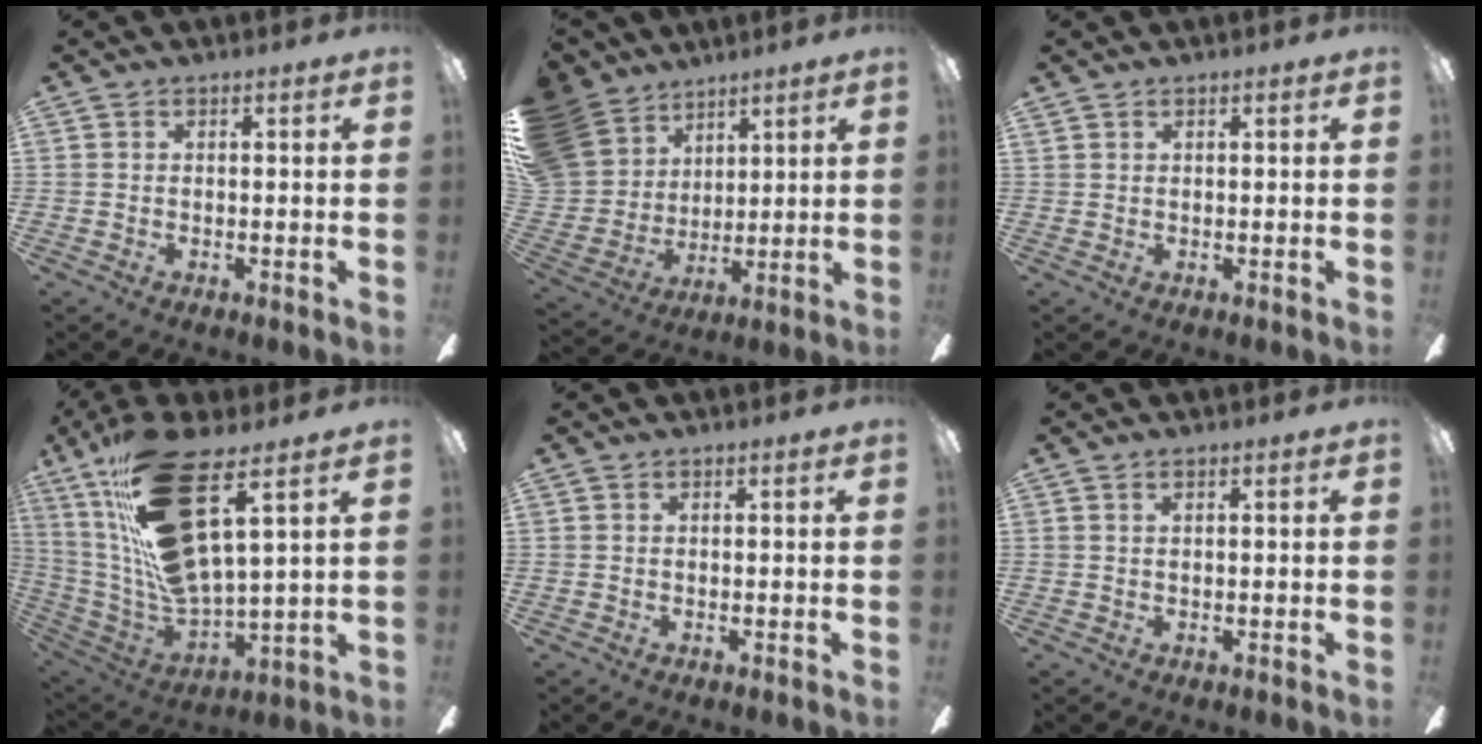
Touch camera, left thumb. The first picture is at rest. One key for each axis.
{"total": 14.2, "fx": 7.8, "fy": 11.2, "fz": 3.9, "tx": -0.121, "ty": -0.042, "tz": 0.160}
{"total": 0.6, "fx": 0.5, "fy": 0.3, "fz": 0.0, "tx": 0.000, "ty": 0.001, "tz": 0.008}
{"total": 22.5, "fx": 11.7, "fy": 7.1, "fz": 17.9, "tx": -0.363, "ty": -0.058, "tz": 0.198}
{"total": 0.0}
{"total": 0.9, "fx": 0.4, "fy": 0.3, "fz": 0.7, "tx": -0.016, "ty": 0.004, "tz": 0.007}